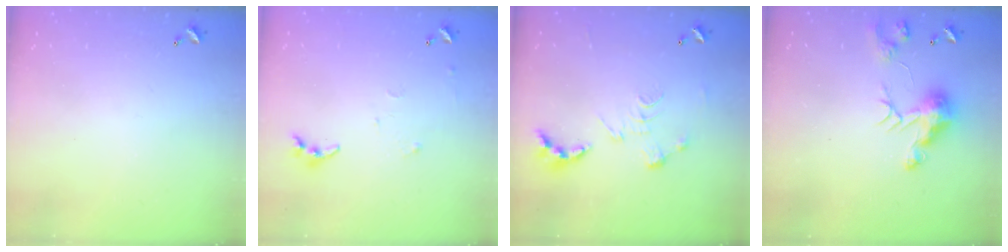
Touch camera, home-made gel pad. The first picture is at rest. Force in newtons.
{"total": 7.5, "press": 7.5, "slide": 0.6}
{"total": 0.0}
{"total": 11.0, "press": 11.0, "slide": 0.7}